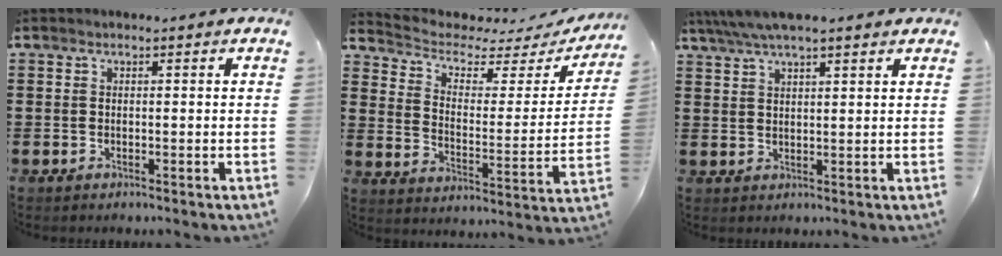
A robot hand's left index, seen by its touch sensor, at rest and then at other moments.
{"total": 3.8, "force": [3.0, 1.6, 1.7], "torque": [-0.054, -0.026, 0.043]}
{"total": 4.4, "force": [3.5, 0.6, 2.5], "torque": [-0.056, -0.002, 0.063]}